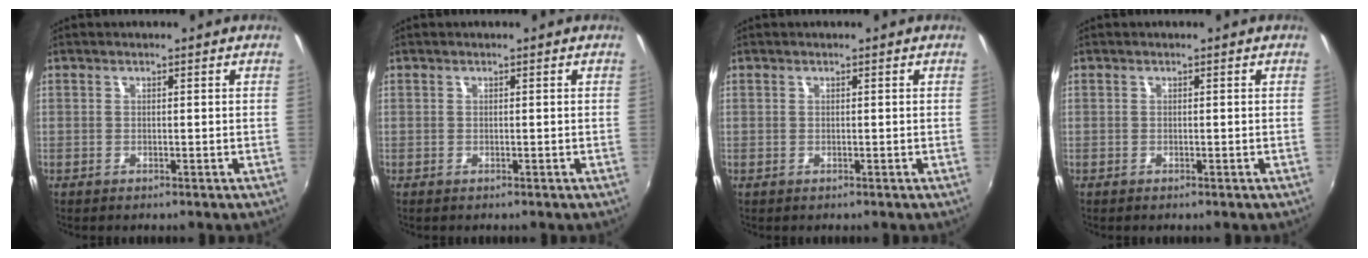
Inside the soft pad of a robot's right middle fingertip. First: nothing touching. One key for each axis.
{"total": 0.0}
{"total": 0.0}
{"total": 0.0}